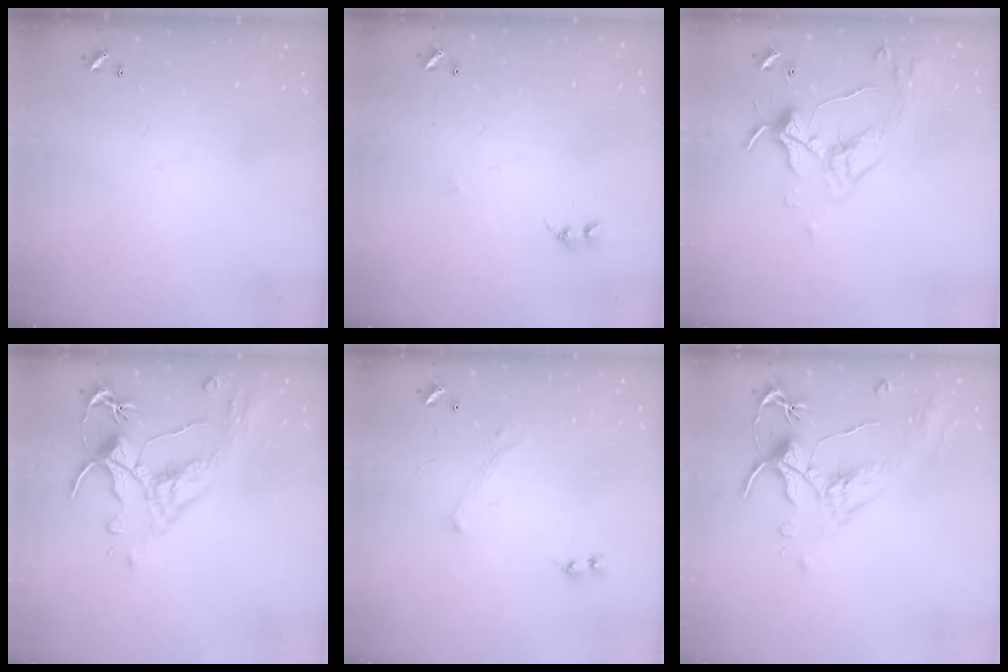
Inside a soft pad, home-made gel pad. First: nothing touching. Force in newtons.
{"total": 2.8, "press": 2.7, "slide": 0.4}
{"total": 5.7, "press": 5.7, "slide": 1.0}
{"total": 3.3, "press": 3.0, "slide": 1.4}
{"total": 0.0}
{"total": 1.8, "press": 1.2, "slide": 1.3}